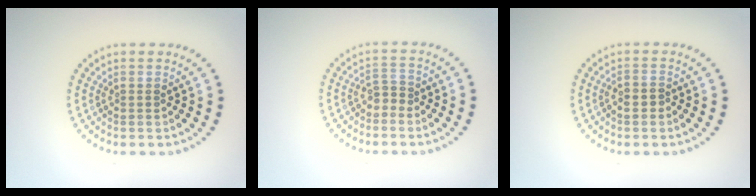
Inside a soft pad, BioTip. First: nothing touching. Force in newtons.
{"total": 1.4, "press": 1.1, "slide": 1.0}
{"total": 1.5, "press": 1.3, "slide": 0.6}